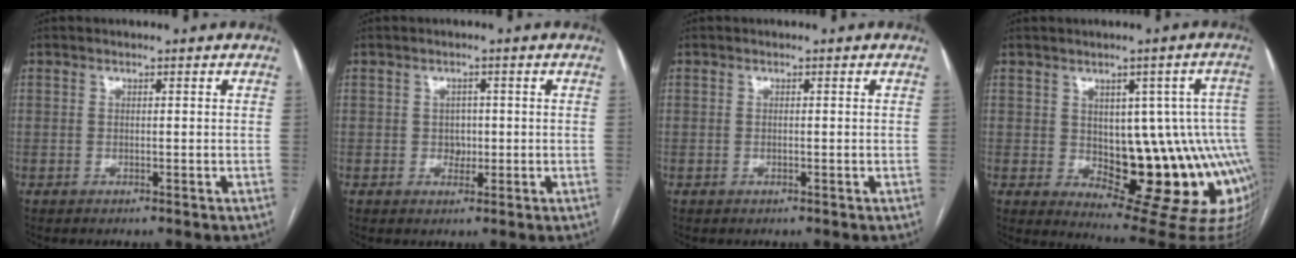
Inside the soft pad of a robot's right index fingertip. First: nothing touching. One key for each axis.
{"total": 2.0, "fx": -0.1, "fy": 1.7, "fz": 1.0, "tx": -0.010, "ty": 0.003, "tz": 0.000}
{"total": 0.0}
{"total": 17.8, "fx": -2.6, "fy": 7.1, "fz": 16.0, "tx": -0.123, "ty": 0.022, "tz": -0.010}